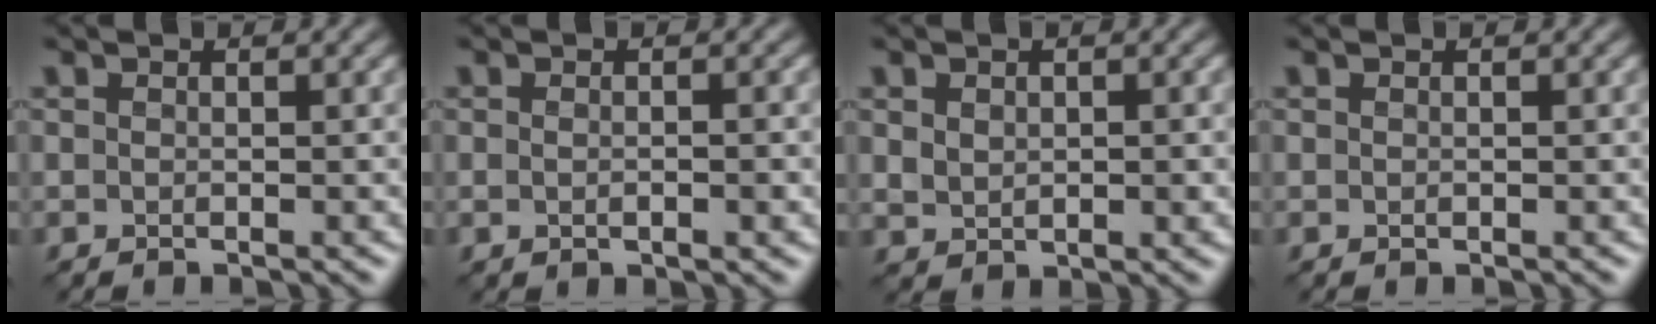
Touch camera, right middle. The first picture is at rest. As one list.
[{"total": 1.9, "force": [-0.3, 1.0, 1.6], "torque": [-0.006, -0.001, -0.005]}, {"total": 1.8, "force": [0.3, 1.3, 1.2], "torque": [-0.023, 0.001, 0.009]}, {"total": 0.0}]